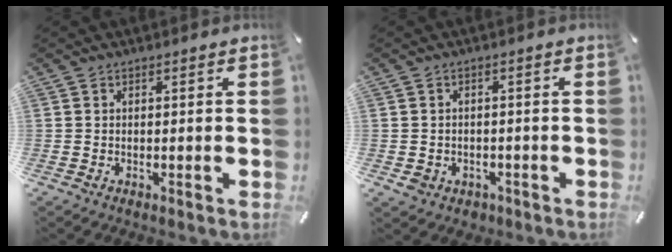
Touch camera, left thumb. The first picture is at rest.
{"total": 2.9, "force": [-1.1, 2.6, 0.7], "torque": [-0.011, -0.002, -0.023]}